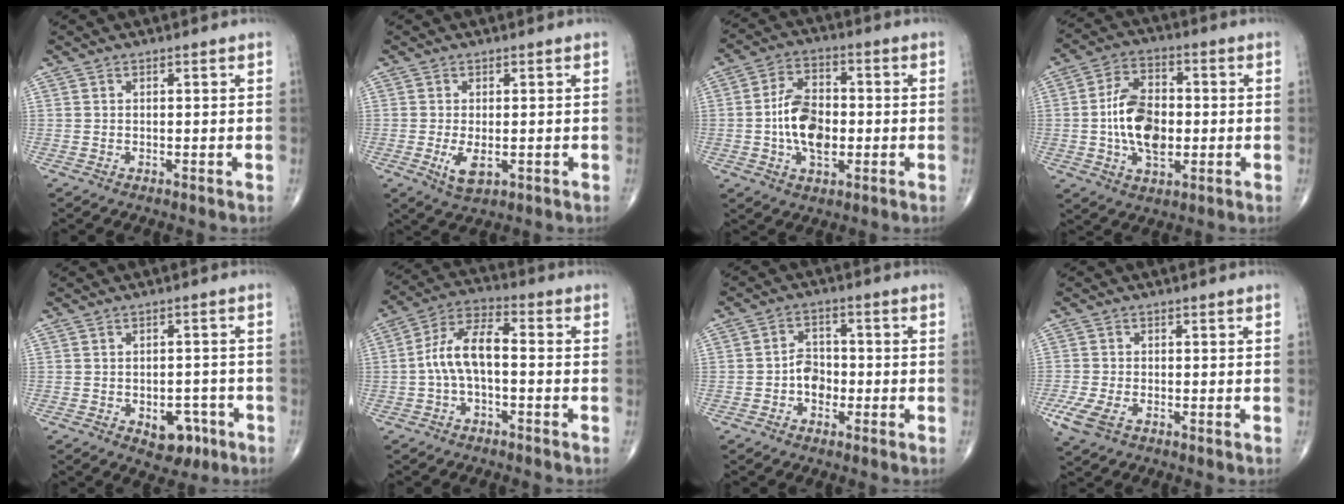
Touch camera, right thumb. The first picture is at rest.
{"total": 4.4, "force": [-1.1, 2.1, 3.7], "torque": [-0.069, -0.010, -0.016]}
{"total": 11.2, "force": [-1.3, 6.7, 8.8], "torque": [-0.140, 0.015, -0.029]}
{"total": 12.6, "force": [-1.0, 7.7, 10.0], "torque": [-0.161, 0.013, -0.020]}
{"total": 6.5, "force": [-2.8, 4.1, 4.1], "torque": [-0.026, 0.021, -0.030]}
{"total": 9.2, "force": [-1.2, 4.3, 8.1], "torque": [-0.157, 0.041, -0.032]}
{"total": 4.9, "force": [-1.5, 3.7, 2.8], "torque": [-0.027, 0.020, -0.034]}
{"total": 5.3, "force": [-2.3, 2.8, 3.8], "torque": [-0.097, -0.002, -0.044]}